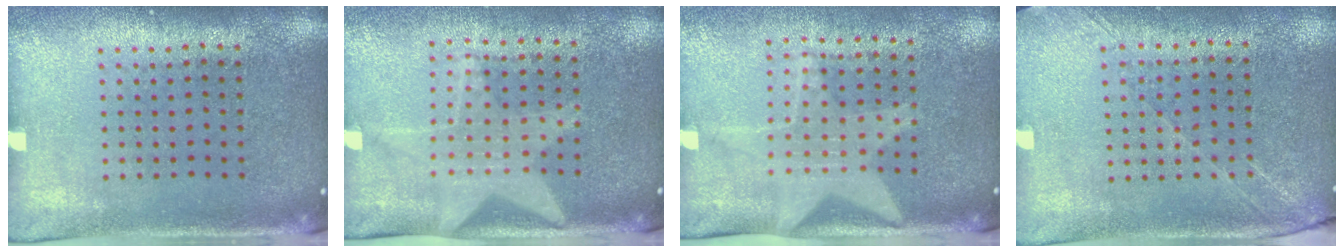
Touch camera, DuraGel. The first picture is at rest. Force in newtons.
{"total": 1.4, "press": 1.4, "slide": 0.2}
{"total": 1.8, "press": 1.5, "slide": 1.0}
{"total": 1.3, "press": 1.2, "slide": 0.6}